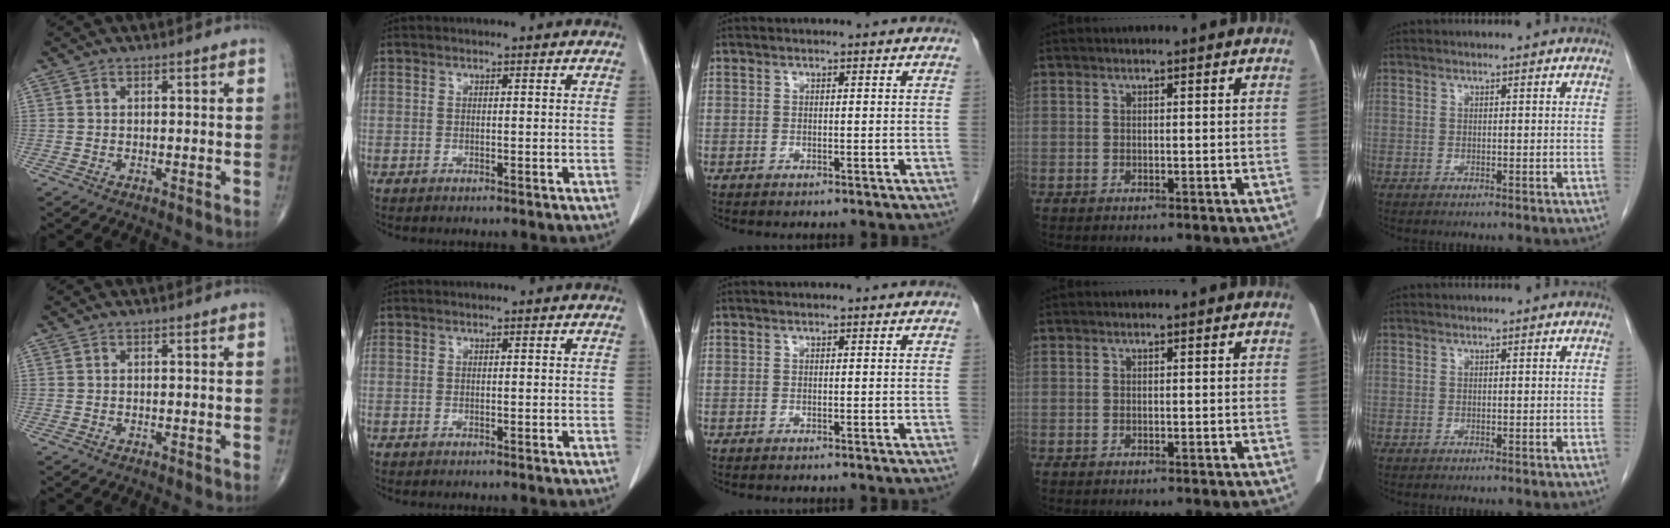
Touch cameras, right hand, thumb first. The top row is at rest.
{}